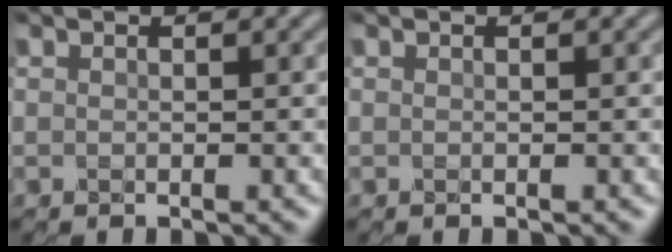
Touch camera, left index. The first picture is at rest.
{"total": 0.0}